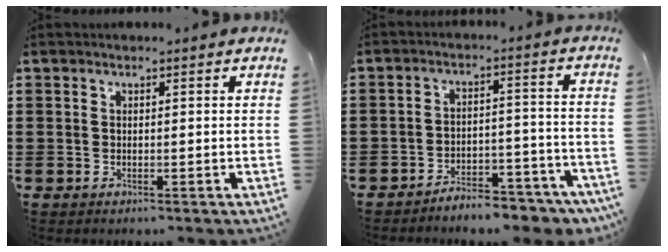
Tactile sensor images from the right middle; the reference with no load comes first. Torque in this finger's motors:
{"motor_torque": [1.61, -0.52, 0.25, 0.11]}